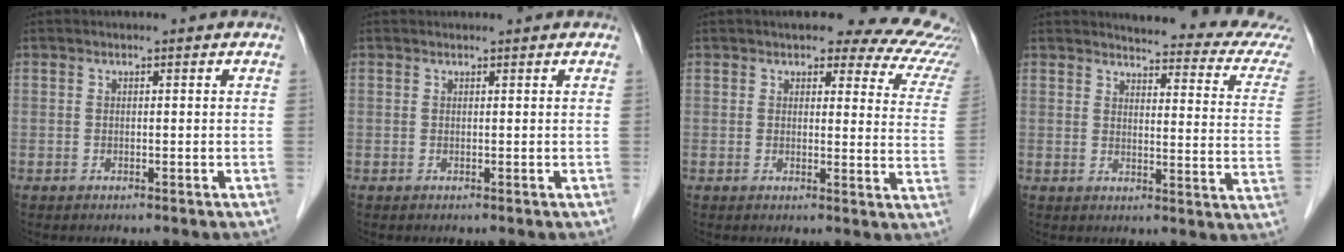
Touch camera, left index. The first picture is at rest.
{"total": 1.2, "force": [1.2, 0.3, 0.2], "torque": [-0.009, 0.017, 0.016]}
{"total": 13.5, "force": [11.9, 3.5, 5.2], "torque": [-0.027, -0.030, 0.099]}
{"total": 15.8, "force": [15.3, 0.8, 4.0], "torque": [-0.030, -0.091, 0.144]}